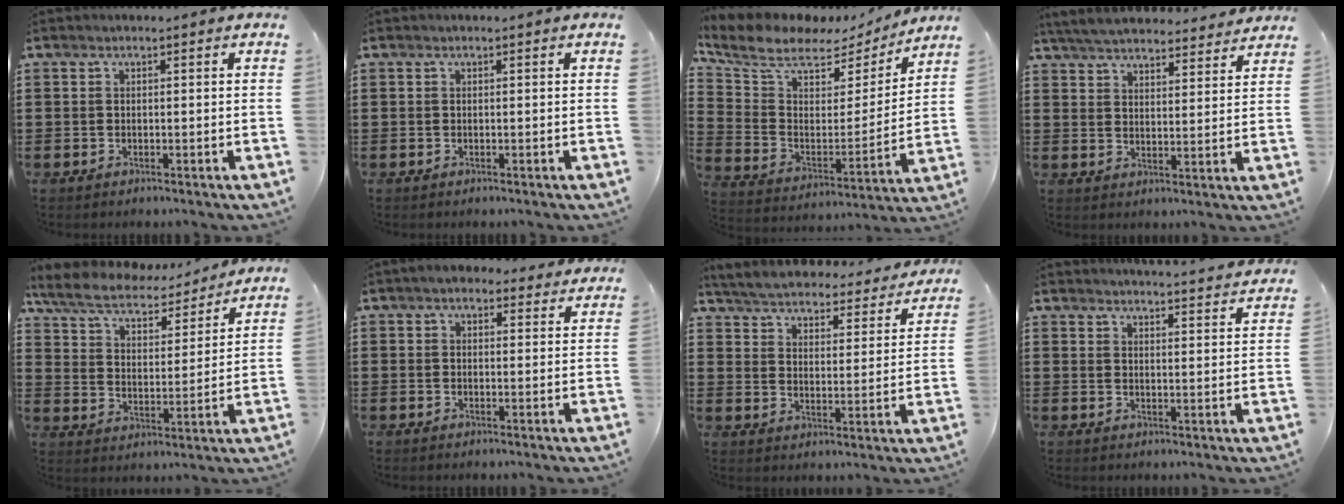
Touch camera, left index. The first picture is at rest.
{"total": 0.0}
{"total": 8.3, "force": [6.5, 3.7, 3.6], "torque": [-0.106, -0.035, 0.111]}
{"total": 5.4, "force": [5.3, 0.6, 1.1], "torque": [-0.043, -0.024, 0.094]}
{"total": 7.1, "force": [6.2, 1.8, 3.0], "torque": [-0.084, -0.030, 0.107]}
{"total": 3.4, "force": [2.6, 1.8, 1.1], "torque": [-0.024, 0.001, 0.046]}
{"total": 5.0, "force": [5.0, 0.0, 0.3], "torque": [-0.034, -0.041, 0.082]}
{"total": 3.7, "force": [3.6, -0.6, 0.1], "torque": [-0.007, -0.027, 0.062]}